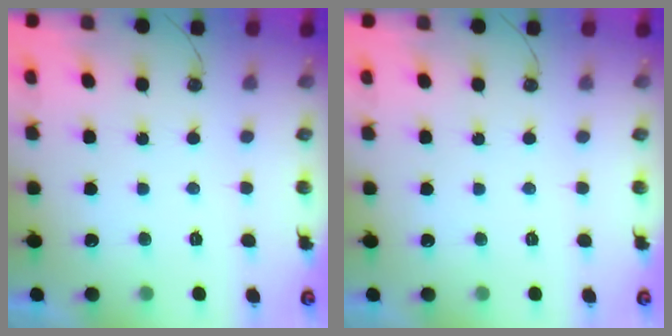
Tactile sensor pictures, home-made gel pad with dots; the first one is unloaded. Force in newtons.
{"total": 0.0}